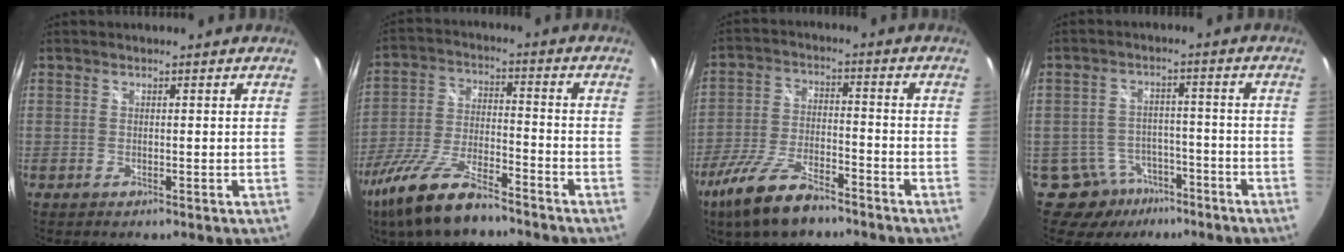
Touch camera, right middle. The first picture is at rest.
{"total": 16.0, "force": [-11.7, 4.4, 10.0], "torque": [-0.215, -0.031, -0.218]}
{"total": 13.2, "force": [-9.4, 4.3, 8.1], "torque": [-0.177, -0.024, -0.173]}
{"total": 9.5, "force": [-6.3, 6.7, 2.3], "torque": [-0.054, 0.014, -0.079]}